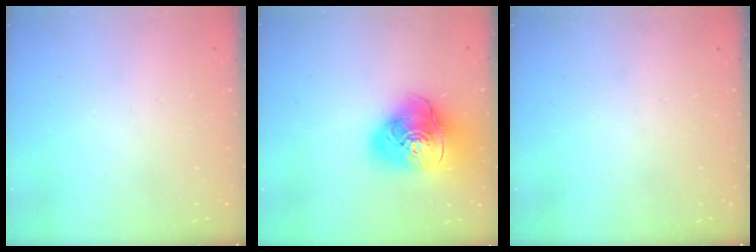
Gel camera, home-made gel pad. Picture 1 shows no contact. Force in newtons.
{"total": 19.4, "press": 19.2, "slide": 2.5}
{"total": 0.0}